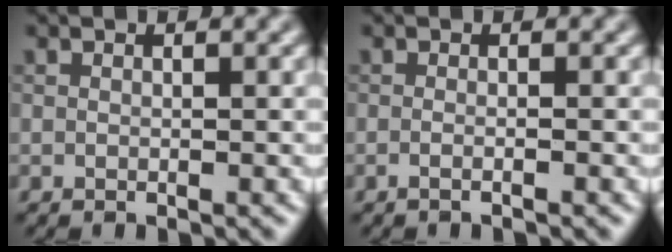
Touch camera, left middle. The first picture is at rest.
{"total": 1.2, "force": [-0.2, 0.5, 1.1], "torque": [-0.010, -0.008, -0.015]}